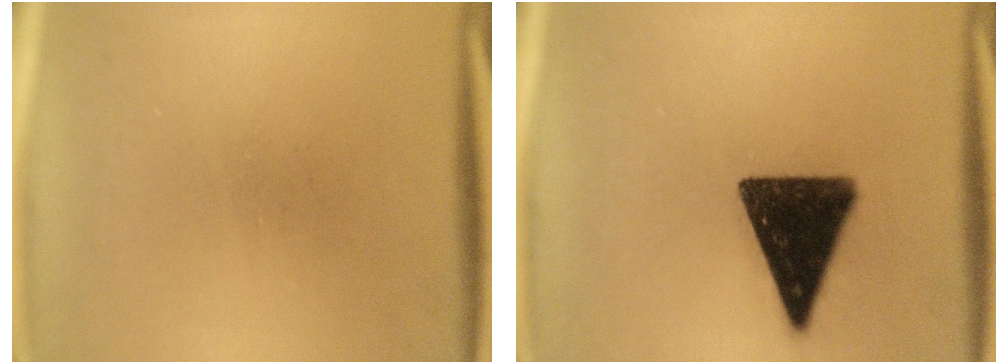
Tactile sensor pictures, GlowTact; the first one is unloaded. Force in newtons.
{"total": 15.2}